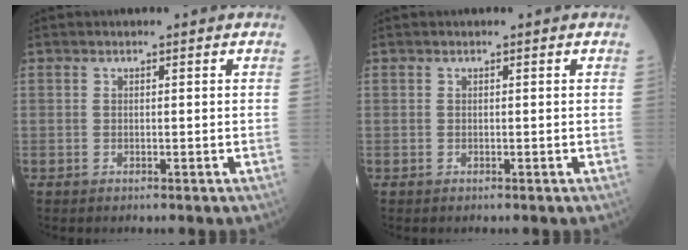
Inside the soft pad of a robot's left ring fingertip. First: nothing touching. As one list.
[{"total": 0.0}]